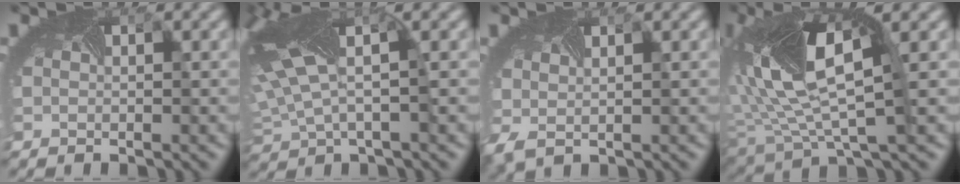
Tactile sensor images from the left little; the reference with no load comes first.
{"total": 8.8, "force": [2.6, 3.7, 7.5], "torque": [-0.209, 0.000, 0.048]}
{"total": 1.3, "force": [0.3, 0.5, 1.2], "torque": [-0.037, -0.004, 0.009]}
{"total": 10.8, "force": [2.1, 4.1, 9.7], "torque": [-0.208, -0.003, 0.034]}